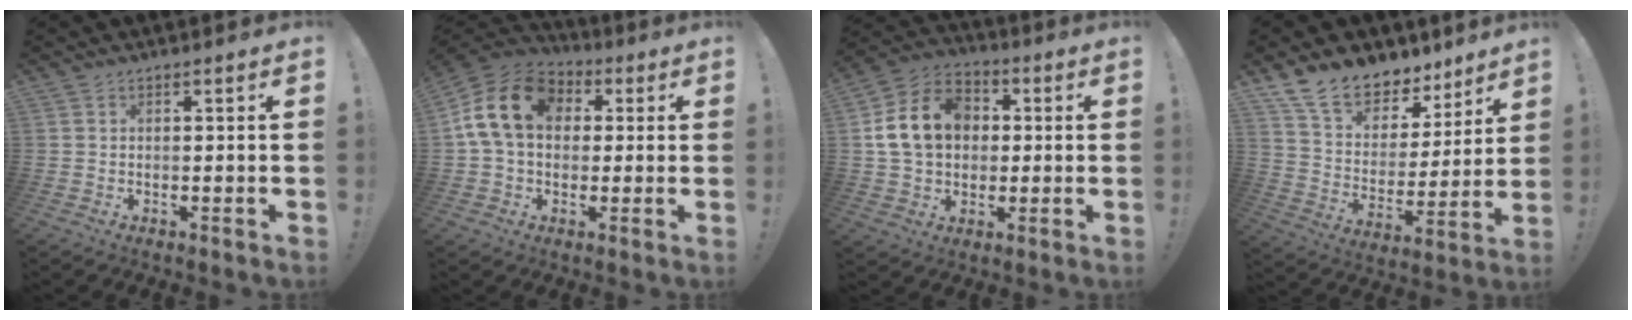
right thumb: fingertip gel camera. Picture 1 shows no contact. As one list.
[{"total": 16.9, "force": [3.8, 12.3, 11.0], "torque": [-0.203, 0.011, 0.074]}, {"total": 16.3, "force": [2.8, 12.9, 9.7], "torque": [-0.157, 0.010, 0.060]}, {"total": 13.9, "force": [11.3, 6.5, 4.6], "torque": [-0.095, -0.086, 0.209]}]